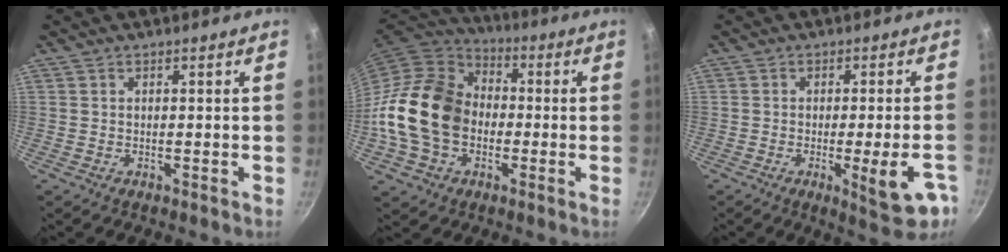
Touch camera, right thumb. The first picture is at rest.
{"total": 19.5, "force": [-2.3, 14.9, 12.4], "torque": [-0.210, 0.038, -0.049]}
{"total": 10.0, "force": [-3.6, 2.5, 8.9], "torque": [-0.094, 0.007, -0.043]}